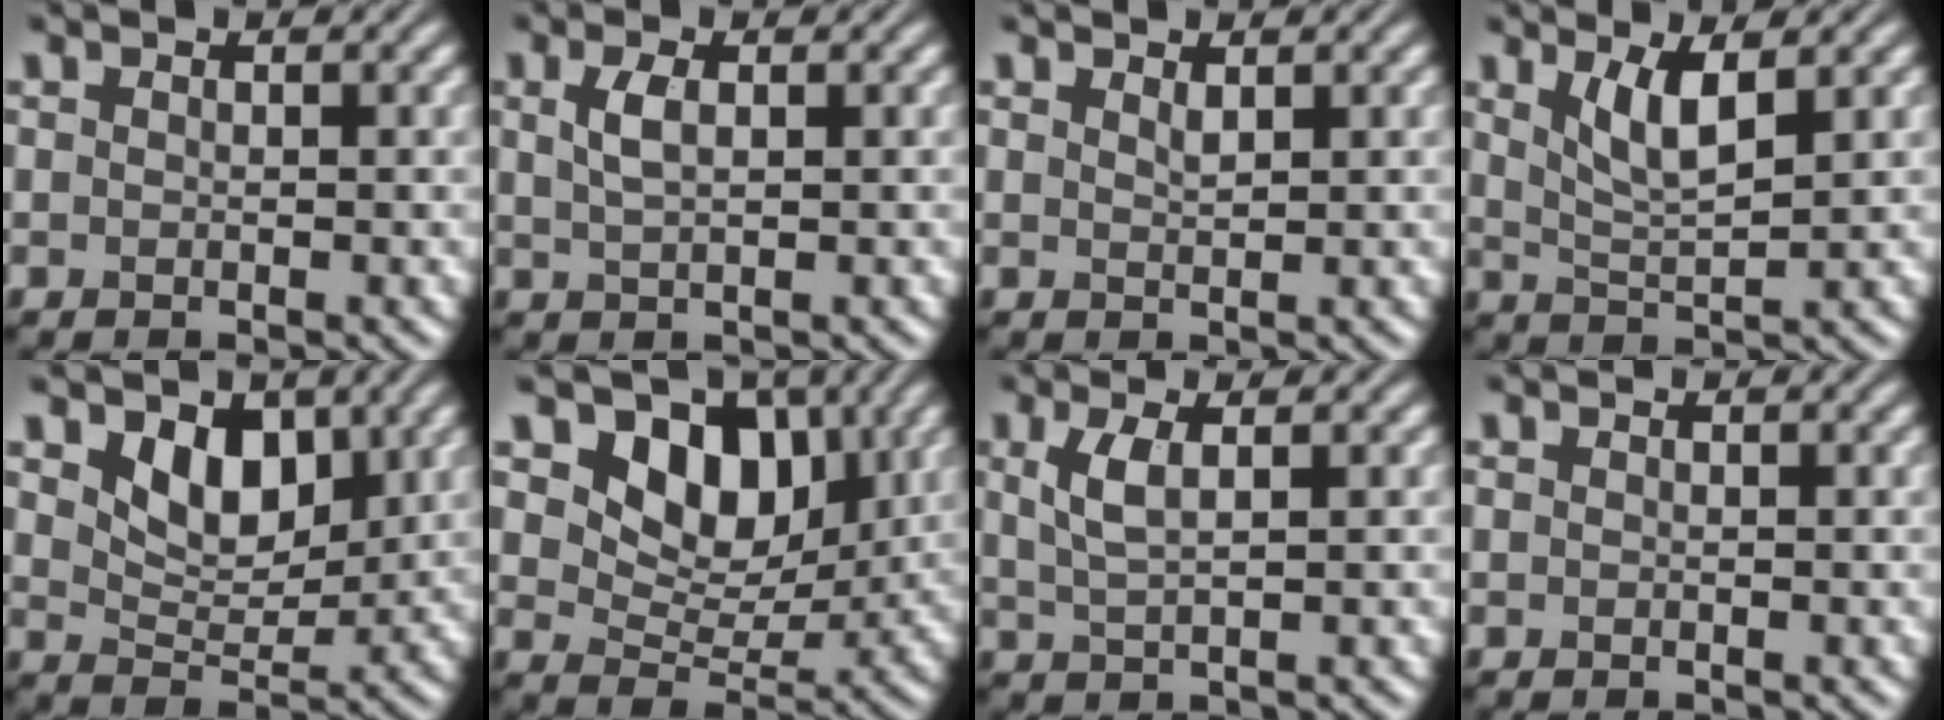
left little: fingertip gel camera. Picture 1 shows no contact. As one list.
[{"total": 1.9, "force": [0.6, 0.8, 1.7], "torque": [-0.039, 0.003, 0.013]}, {"total": 0.8, "force": [0.6, 0.1, 0.4], "torque": [-0.009, -0.001, 0.013]}, {"total": 3.4, "force": [1.7, 0.8, 2.8], "torque": [-0.057, -0.008, 0.037]}, {"total": 4.2, "force": [2.0, 2.7, 2.6], "torque": [-0.054, -0.011, 0.032]}, {"total": 7.1, "force": [3.0, 4.9, 4.2], "torque": [-0.067, -0.013, 0.038]}, {"total": 2.6, "force": [0.8, 0.8, 2.3], "torque": [-0.051, 0.001, 0.019]}, {"total": 0.0}]